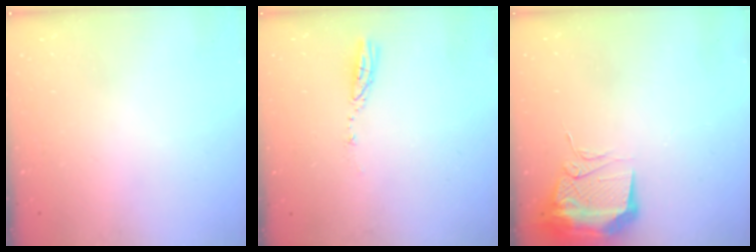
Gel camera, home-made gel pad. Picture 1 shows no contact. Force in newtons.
{"total": 3.7, "press": 3.6, "slide": 0.3}
{"total": 13.6, "press": 13.3, "slide": 2.8}